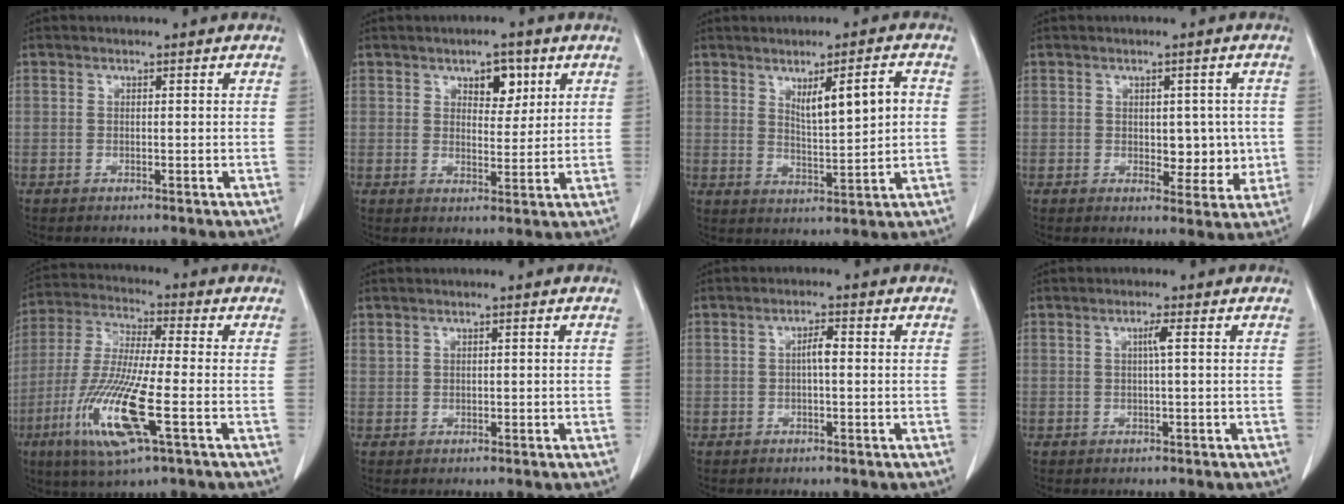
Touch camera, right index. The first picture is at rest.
{"total": 4.6, "force": [2.4, 2.3, 3.2], "torque": [-0.041, 0.003, 0.036]}
{"total": 7.2, "force": [1.7, 1.1, 6.9], "torque": [-0.113, 0.000, 0.035]}
{"total": 5.4, "force": [0.0, 3.3, 4.3], "torque": [-0.041, 0.002, 0.009]}
{"total": 14.7, "force": [-5.2, 1.3, 13.7], "torque": [-0.291, -0.024, -0.098]}
{"total": 0.8, "force": [0.5, 0.5, 0.3], "torque": [-0.003, 0.007, 0.014]}
{"total": 2.0, "force": [0.0, 0.2, 2.0], "torque": [-0.036, 0.004, -0.001]}
{"total": 1.6, "force": [0.3, -0.5, 1.5], "torque": [-0.026, 0.001, 0.004]}